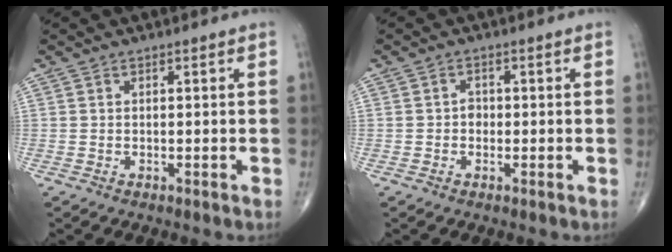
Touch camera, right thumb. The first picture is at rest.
{"total": 1.6, "force": [-0.3, 1.3, 0.8], "torque": [-0.002, 0.006, -0.008]}